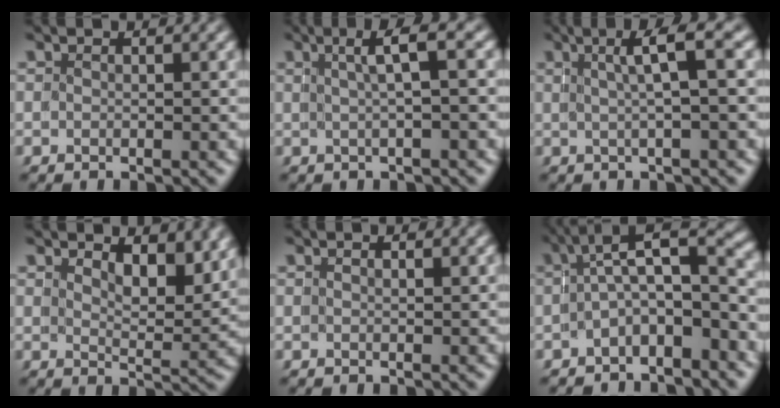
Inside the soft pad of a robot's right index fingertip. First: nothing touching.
{"total": 2.6, "force": [0.8, -0.5, 2.4], "torque": [-0.027, 0.015, 0.014]}
{"total": 3.3, "force": [1.2, -0.7, 3.0], "torque": [-0.035, 0.020, 0.017]}
{"total": 3.7, "force": [3.1, 0.9, 1.8], "torque": [-0.019, -0.014, 0.051]}
{"total": 0.5, "force": [0.4, 0.3, 0.2], "torque": [-0.002, 0.007, 0.003]}
{"total": 6.1, "force": [-1.3, 3.3, 5.0], "torque": [-0.062, -0.008, -0.021]}